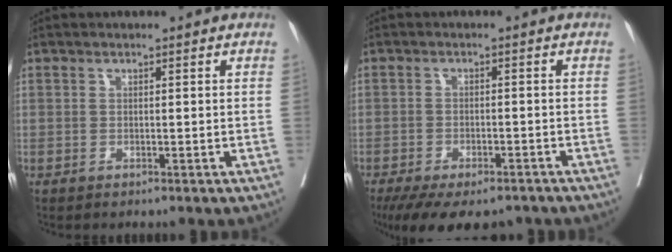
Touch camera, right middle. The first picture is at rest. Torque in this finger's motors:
{"motor_torque": [1.10, -1.04, 0.26, 0.07]}